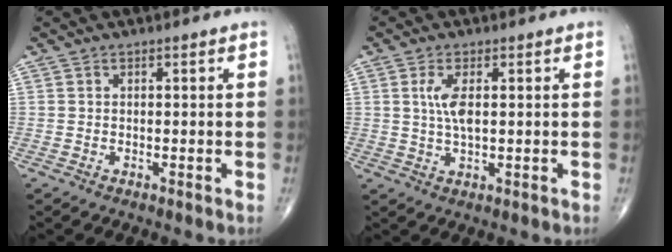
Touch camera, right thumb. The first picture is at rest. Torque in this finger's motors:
{"motor_torque": [2.38, 2.28, 0.18, -0.26, 0.03]}